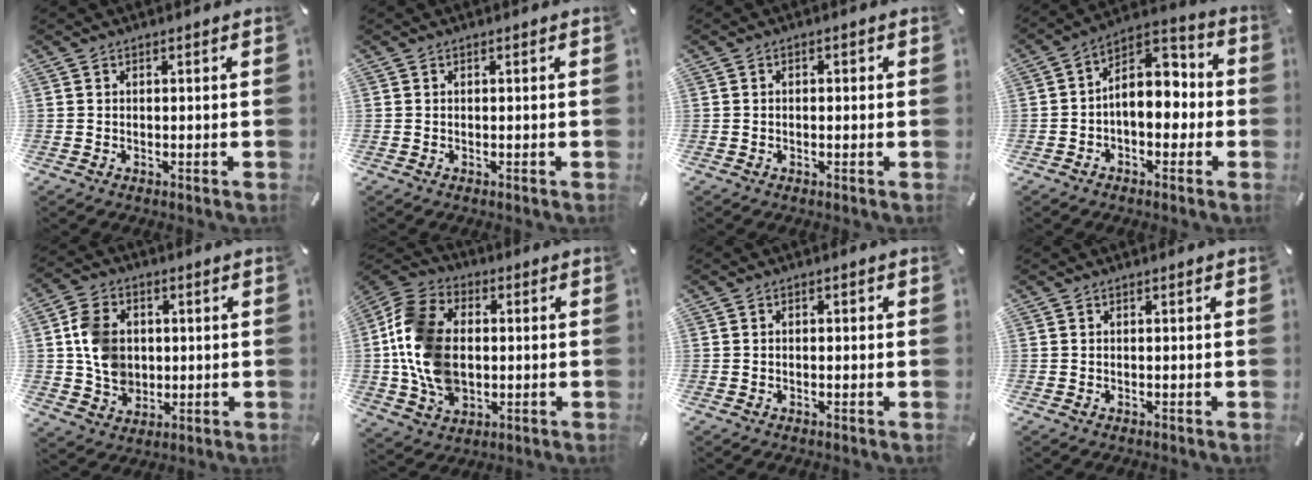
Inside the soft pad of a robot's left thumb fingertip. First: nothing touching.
{"total": 0.0}
{"total": 0.8, "force": [-0.4, 0.5, 0.5], "torque": [-0.009, 0.004, -0.009]}
{"total": 10.2, "force": [-0.9, 7.3, 7.1], "torque": [-0.081, 0.003, -0.020]}
{"total": 9.9, "force": [0.7, 8.6, 4.9], "torque": [-0.092, 0.007, 0.014]}
{"total": 16.4, "force": [-0.6, 12.0, 11.2], "torque": [-0.265, 0.013, -0.010]}
{"total": 0.9, "force": [-0.4, 0.5, 0.5], "torque": [-0.010, 0.004, -0.009]}
{"total": 0.0}